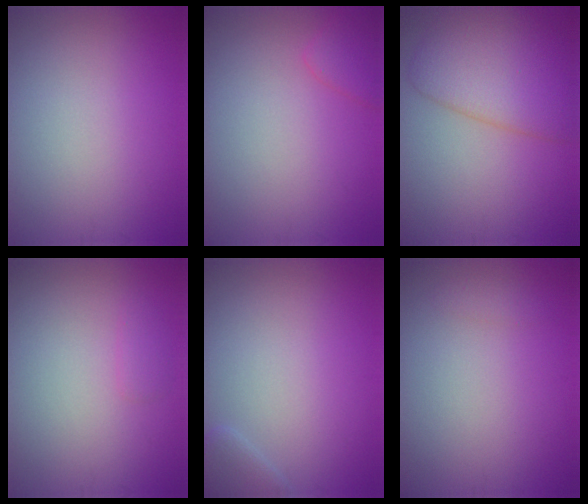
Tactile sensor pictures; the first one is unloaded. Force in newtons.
{"total": 1.9, "press": 1.9, "slide": 0.1}
{"total": 5.9, "press": 5.9, "slide": 0.4}
{"total": 0.8, "press": 0.8, "slide": 0.1}
{"total": 1.6, "press": 1.6, "slide": 0.1}
{"total": 0.5, "press": 0.5, "slide": 0.1}